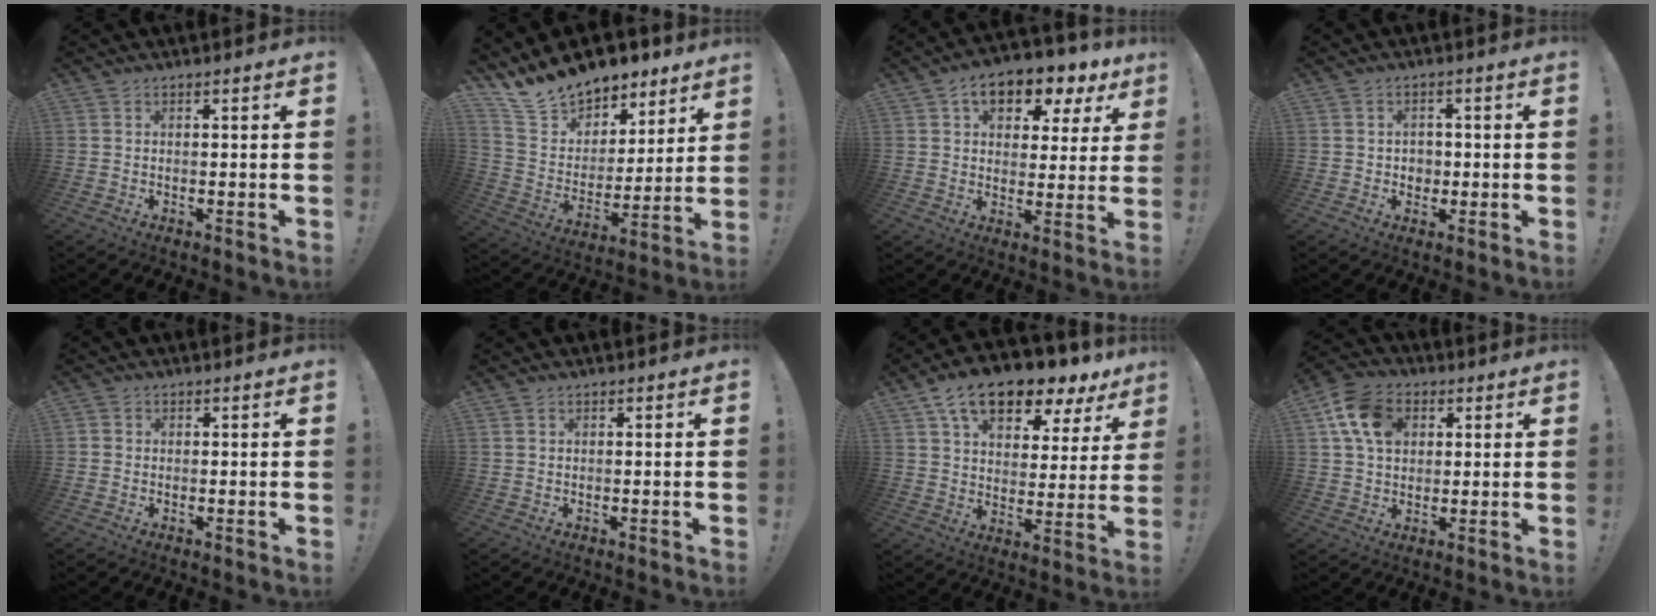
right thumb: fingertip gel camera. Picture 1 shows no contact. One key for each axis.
{"total": 15.6, "fx": 13.5, "fy": 7.1, "fz": 3.2, "tx": -0.080, "ty": -0.103, "tz": 0.254}
{"total": 10.7, "fx": 5.7, "fy": 6.1, "fz": 6.7, "tx": -0.093, "ty": -0.032, "tz": 0.101}
{"total": 3.3, "fx": 0.0, "fy": 3.2, "fz": 0.8, "tx": -0.016, "ty": 0.000, "tz": -0.002}
{"total": 1.0, "fx": 0.1, "fy": 1.0, "fz": 0.3, "tx": -0.004, "ty": 0.004, "tz": 0.002}
{"total": 0.0}
{"total": 14.2, "fx": 9.4, "fy": 7.2, "fz": 7.8, "tx": -0.125, "ty": -0.058, "tz": 0.167}
{"total": 13.3, "fx": 4.3, "fy": 10.0, "fz": 7.6, "tx": -0.133, "ty": 0.001, "tz": 0.087}